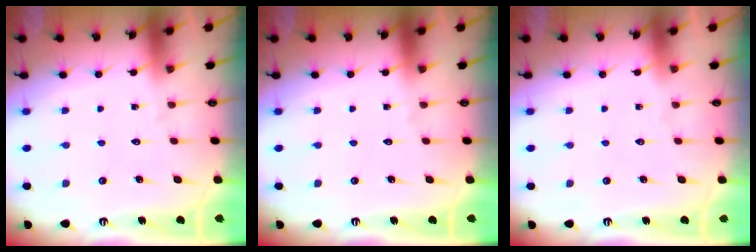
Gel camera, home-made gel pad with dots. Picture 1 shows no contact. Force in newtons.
{"total": 0.0}
{"total": 0.0}